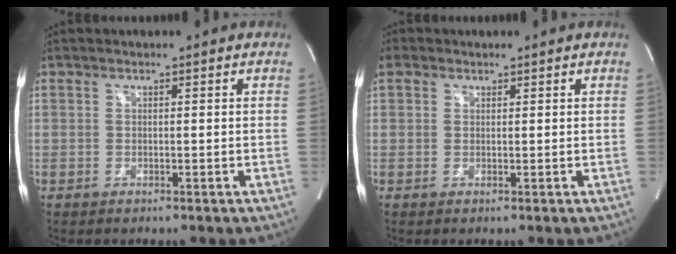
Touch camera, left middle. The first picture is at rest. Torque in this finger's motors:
{"motor_torque": [0.41, -0.30, 1.05, 0.21]}